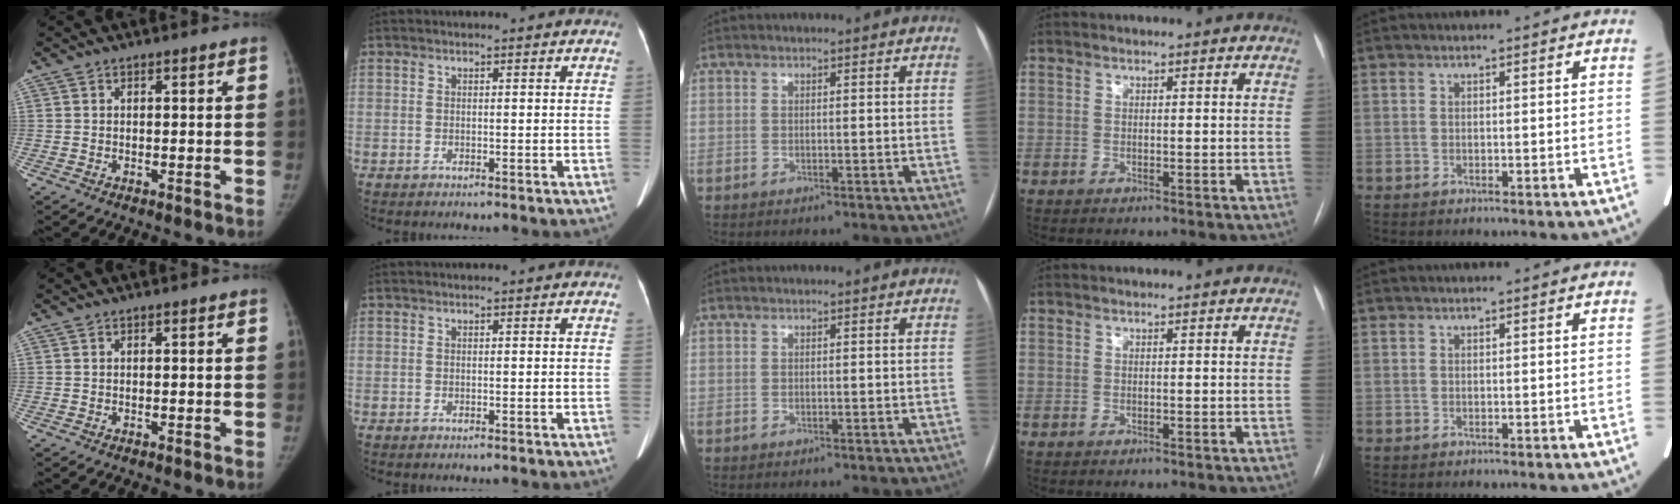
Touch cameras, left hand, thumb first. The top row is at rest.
{}